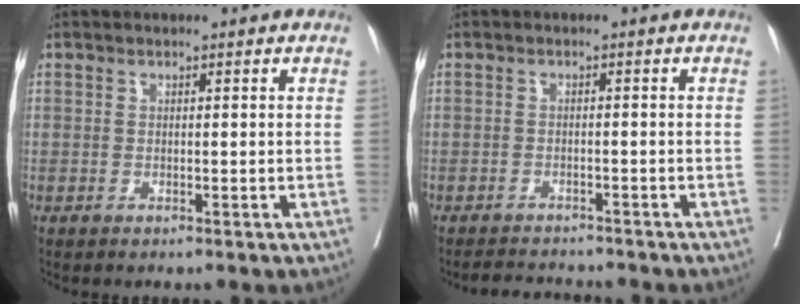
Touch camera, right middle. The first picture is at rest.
{"total": 4.3, "force": [-4.2, 0.5, 0.5], "torque": [-0.006, -0.011, -0.066]}